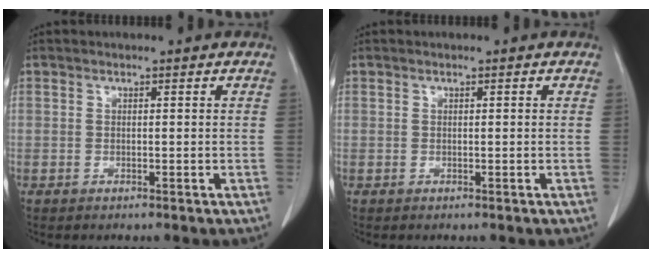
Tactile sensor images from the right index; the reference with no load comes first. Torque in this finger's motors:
{"motor_torque": [0.03, -0.06, 0.03, 0.01]}